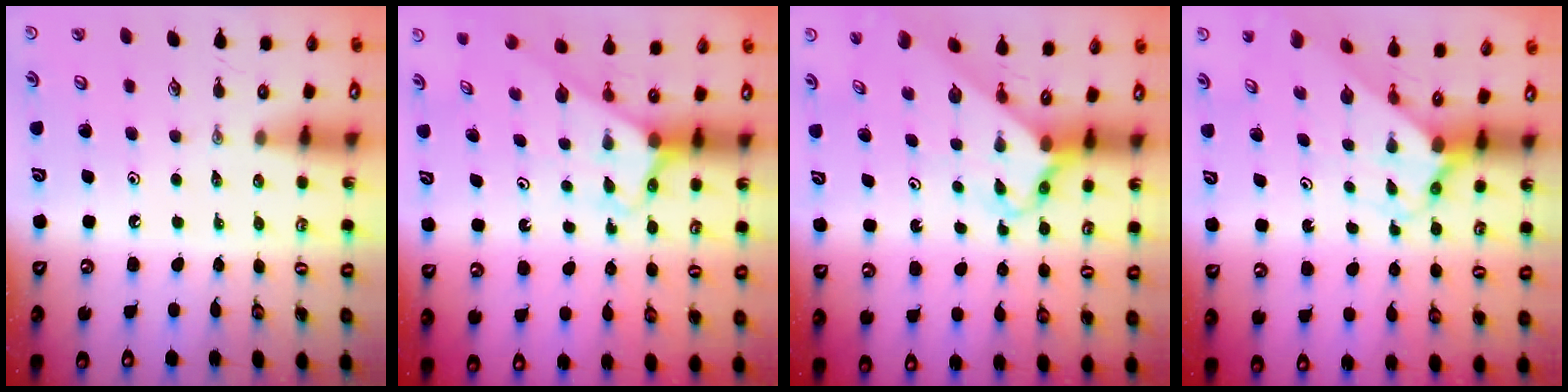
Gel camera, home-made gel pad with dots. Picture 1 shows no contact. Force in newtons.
{"total": 2.5, "press": 2.5, "slide": 0.1}
{"total": 2.9, "press": 2.9, "slide": 0.3}
{"total": 3.0, "press": 3.0, "slide": 0.2}